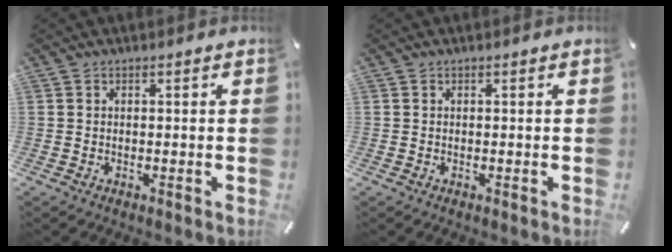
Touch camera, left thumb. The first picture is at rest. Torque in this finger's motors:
{"motor_torque": [-0.13, 0.13, -0.02, 0.02, 0.00]}